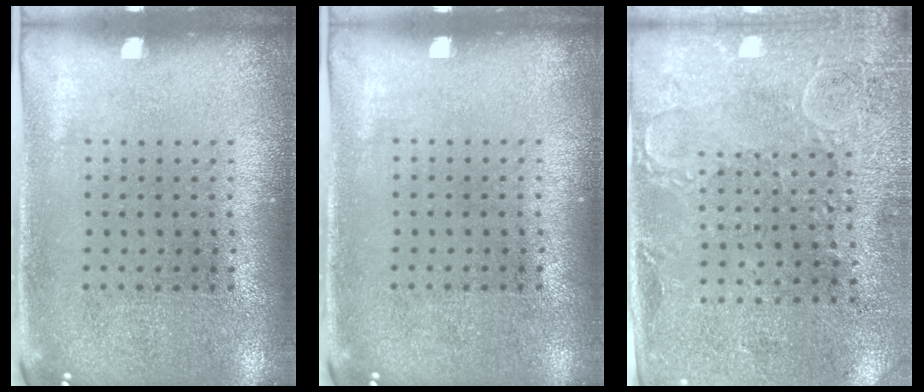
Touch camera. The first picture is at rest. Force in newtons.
{"total": 0.0}
{"total": 2.9, "press": 2.5, "slide": 1.5}